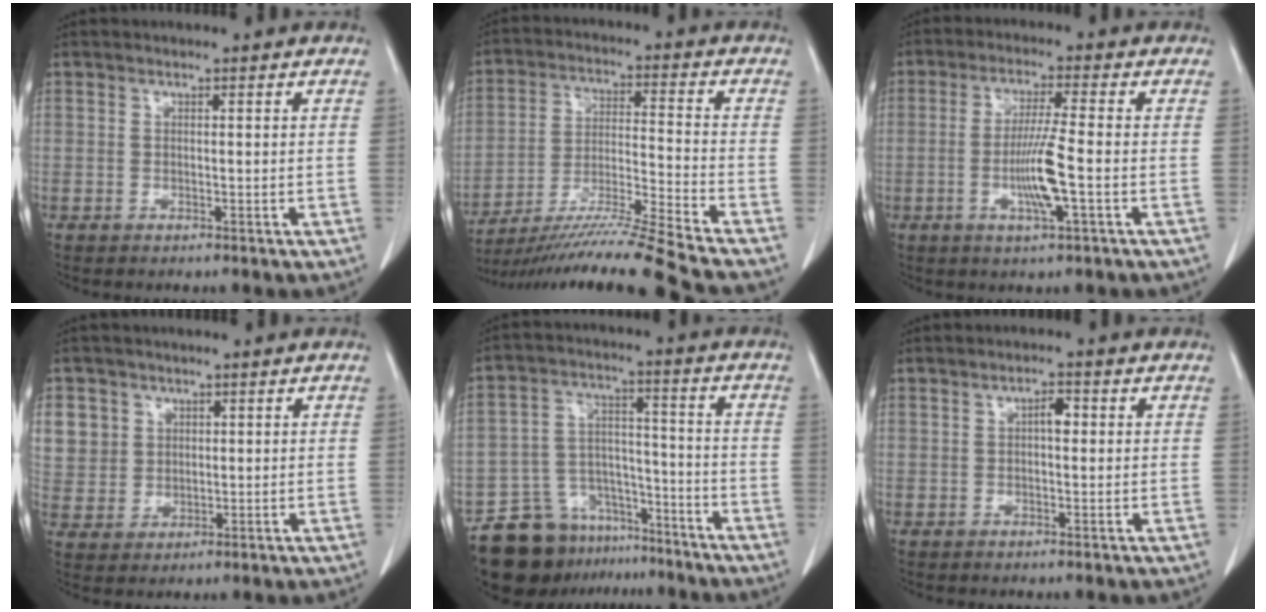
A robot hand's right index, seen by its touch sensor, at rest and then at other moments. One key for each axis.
{"total": 17.2, "fx": -15.0, "fy": -3.0, "fz": 7.8, "tx": -0.145, "ty": -0.020, "tz": -0.258}
{"total": 7.1, "fx": -1.7, "fy": -0.3, "fz": 6.9, "tx": -0.134, "ty": -0.008, "tz": -0.031}
{"total": 8.0, "fx": 3.0, "fy": 7.3, "fz": 1.5, "tx": -0.046, "ty": 0.015, "tz": 0.073}
{"total": 13.3, "fx": -10.2, "fy": 7.5, "fz": 4.0, "tx": -0.065, "ty": 0.042, "tz": -0.167}
{"total": 2.1, "fx": 0.3, "fy": 0.8, "fz": 1.9, "tx": -0.030, "ty": 0.005, "tz": 0.003}